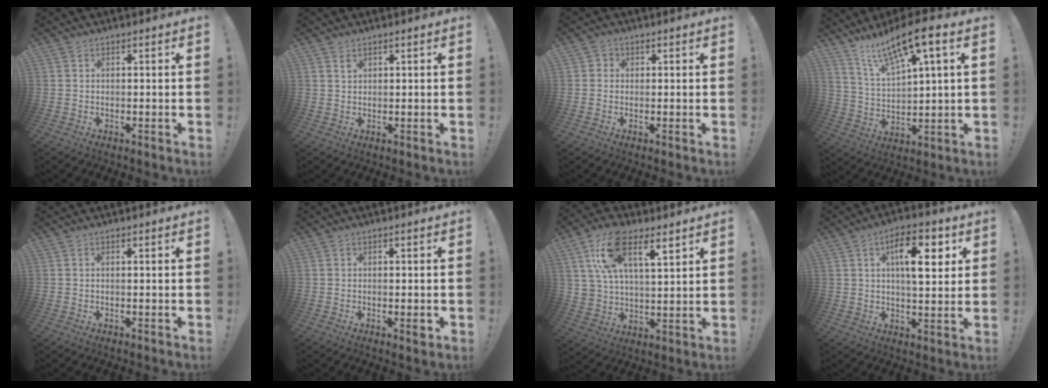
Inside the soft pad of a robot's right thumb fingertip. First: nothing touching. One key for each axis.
{"total": 1.2, "fx": 0.8, "fy": 0.7, "fz": 0.5, "tx": -0.001, "ty": -0.004, "tz": 0.013}
{"total": 1.5, "fx": -0.3, "fy": 1.3, "fz": 0.6, "tx": -0.012, "ty": 0.005, "tz": -0.005}
{"total": 12.7, "fx": 8.5, "fy": 2.8, "fz": 9.0, "tx": -0.161, "ty": -0.042, "tz": 0.140}
{"total": 0.6, "fx": -0.3, "fy": -0.1, "fz": 0.5, "tx": -0.010, "ty": 0.000, "tz": -0.005}
{"total": 2.0, "fx": -0.6, "fy": 0.4, "fz": 1.8, "tx": -0.011, "ty": -0.004, "tz": -0.013}
{"total": 15.5, "fx": 8.4, "fy": 7.5, "fz": 10.6, "tx": -0.185, "ty": -0.025, "tz": 0.153}
{"total": 13.2, "fx": 4.4, "fy": 5.7, "fz": 11.1, "tx": -0.157, "ty": -0.002, "tz": 0.068}